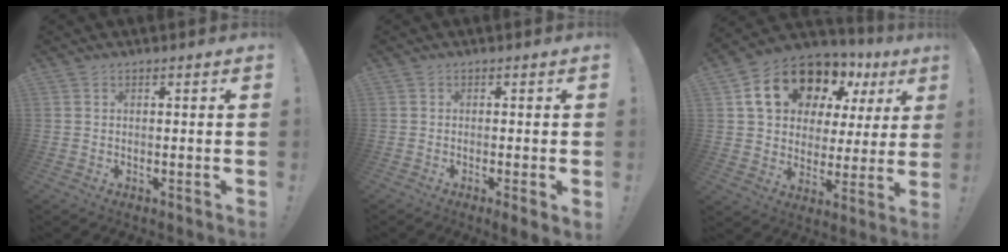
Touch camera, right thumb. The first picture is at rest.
{"total": 2.4, "force": [-0.6, -0.1, 2.3], "torque": [-0.040, -0.002, -0.006]}
{"total": 17.9, "force": [10.5, 11.3, 9.0], "torque": [-0.139, -0.057, 0.204]}